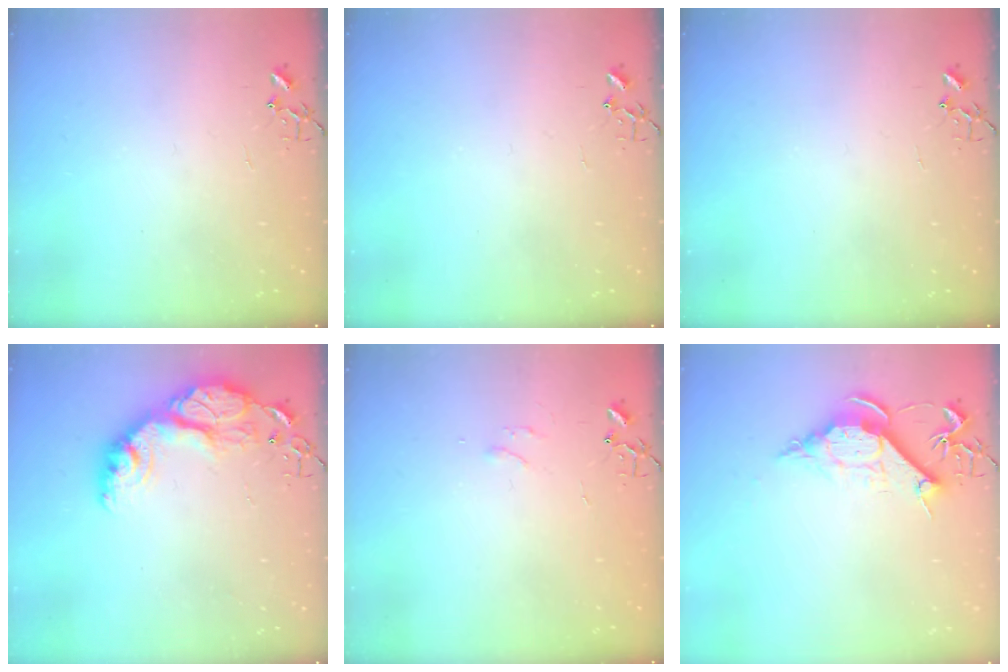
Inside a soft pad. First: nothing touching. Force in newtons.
{"total": 0.0}
{"total": 0.0}
{"total": 19.9, "press": 19.8, "slide": 1.4}
{"total": 3.9, "press": 3.9, "slide": 0.6}
{"total": 10.6, "press": 10.6, "slide": 0.5}